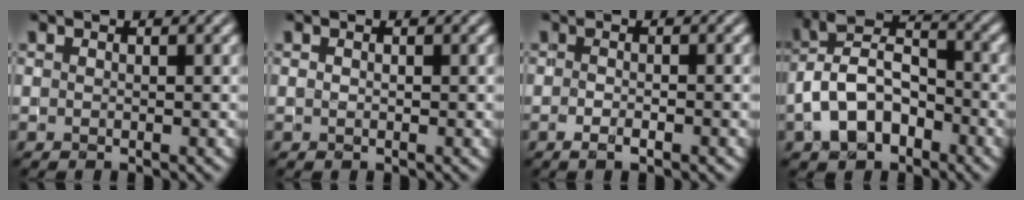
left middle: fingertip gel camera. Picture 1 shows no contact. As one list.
[{"total": 0.0}, {"total": 1.7, "force": [-0.8, 0.5, 1.4], "torque": [-0.017, -0.002, -0.010]}, {"total": 6.7, "force": [-2.9, 4.3, 4.3], "torque": [-0.083, 0.013, -0.063]}]